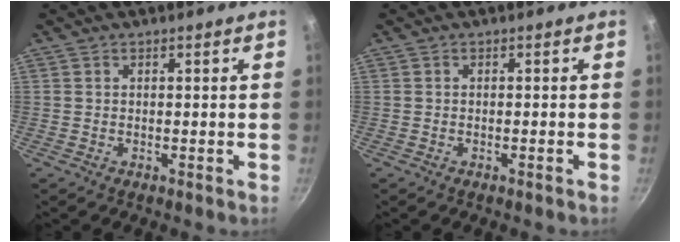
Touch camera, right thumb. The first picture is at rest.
{"total": 0.5, "force": [-0.3, 0.0, 0.4], "torque": [-0.014, 0.005, -0.004]}